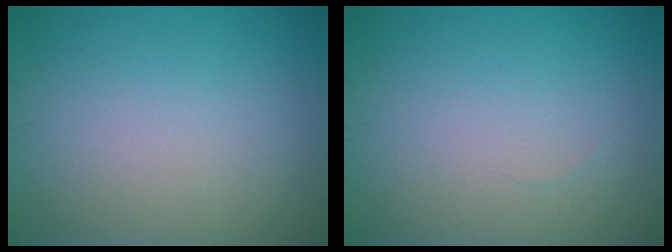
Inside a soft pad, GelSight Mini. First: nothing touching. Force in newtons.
{"total": 0.0}